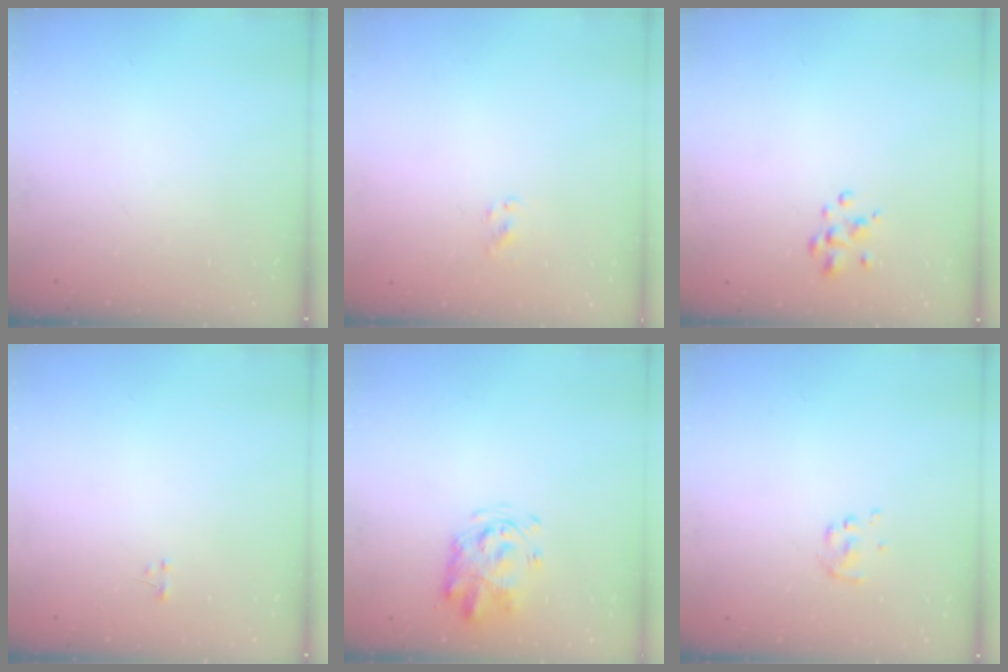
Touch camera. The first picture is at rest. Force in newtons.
{"total": 1.7, "press": 1.5, "slide": 0.9}
{"total": 2.8, "press": 2.7, "slide": 0.6}
{"total": 0.0}
{"total": 3.9, "press": 3.9, "slide": 0.8}
{"total": 2.3, "press": 2.3, "slide": 0.4}